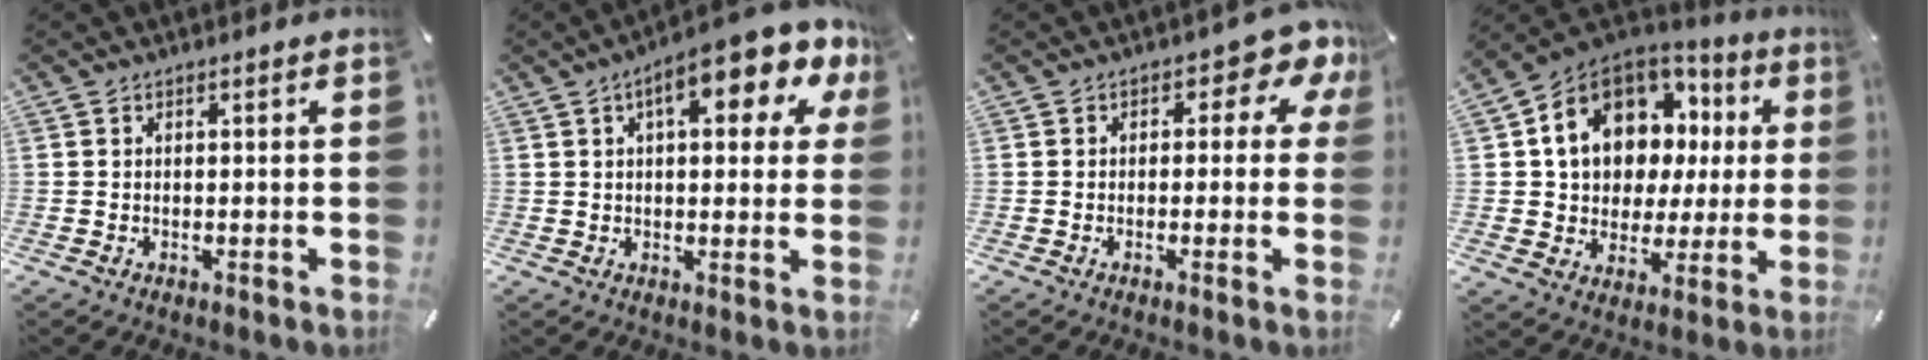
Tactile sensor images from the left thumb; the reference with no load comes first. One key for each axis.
{"total": 13.2, "fx": 6.5, "fy": 5.0, "fz": 10.4, "tx": -0.144, "ty": -0.023, "tz": 0.102}
{"total": 6.4, "fx": 1.9, "fy": 3.5, "fz": 5.0, "tx": -0.060, "ty": -0.011, "tz": 0.025}
{"total": 16.3, "fx": 6.3, "fy": 12.5, "fz": 8.4, "tx": -0.168, "ty": -0.029, "tz": 0.124}